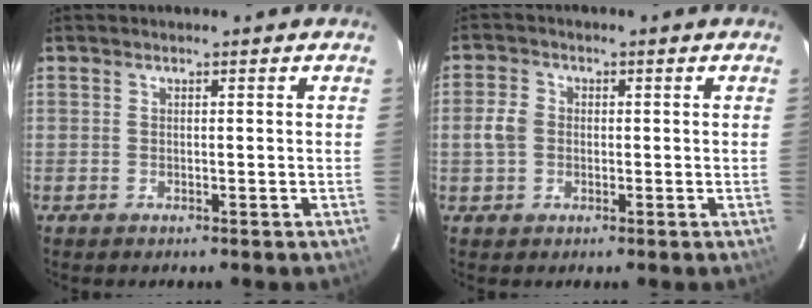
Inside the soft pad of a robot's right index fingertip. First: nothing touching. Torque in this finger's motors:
{"motor_torque": [0.75, -0.05, 0.33, 0.07]}